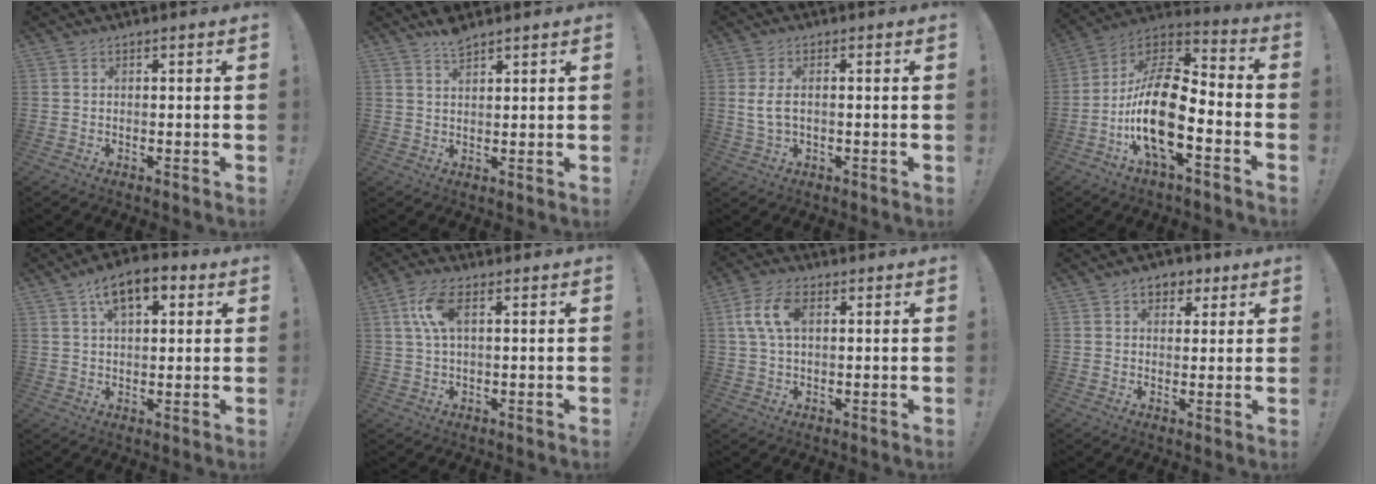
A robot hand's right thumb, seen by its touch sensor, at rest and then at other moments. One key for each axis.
{"total": 4.1, "fx": 3.4, "fy": 1.4, "fz": 2.0, "tx": -0.020, "ty": -0.025, "tz": 0.058}
{"total": 4.6, "fx": 0.3, "fy": 2.0, "fz": 4.1, "tx": -0.072, "ty": -0.002, "tz": 0.005}
{"total": 20.3, "fx": -6.0, "fy": 8.5, "fz": 17.5, "tx": -0.349, "ty": 0.030, "tz": -0.099}
{"total": 10.1, "fx": 4.8, "fy": 5.3, "fz": 7.2, "tx": -0.110, "ty": -0.005, "tz": 0.085}
{"total": 8.0, "fx": 2.3, "fy": 3.6, "fz": 6.8, "tx": -0.129, "ty": 0.002, "tz": 0.041}
{"total": 9.1, "fx": 2.3, "fy": 5.3, "fz": 7.0, "tx": -0.130, "ty": 0.004, "tz": 0.042}
{"total": 5.6, "fx": 2.5, "fy": 4.4, "fz": 2.5, "tx": -0.028, "ty": -0.005, "tz": 0.046}